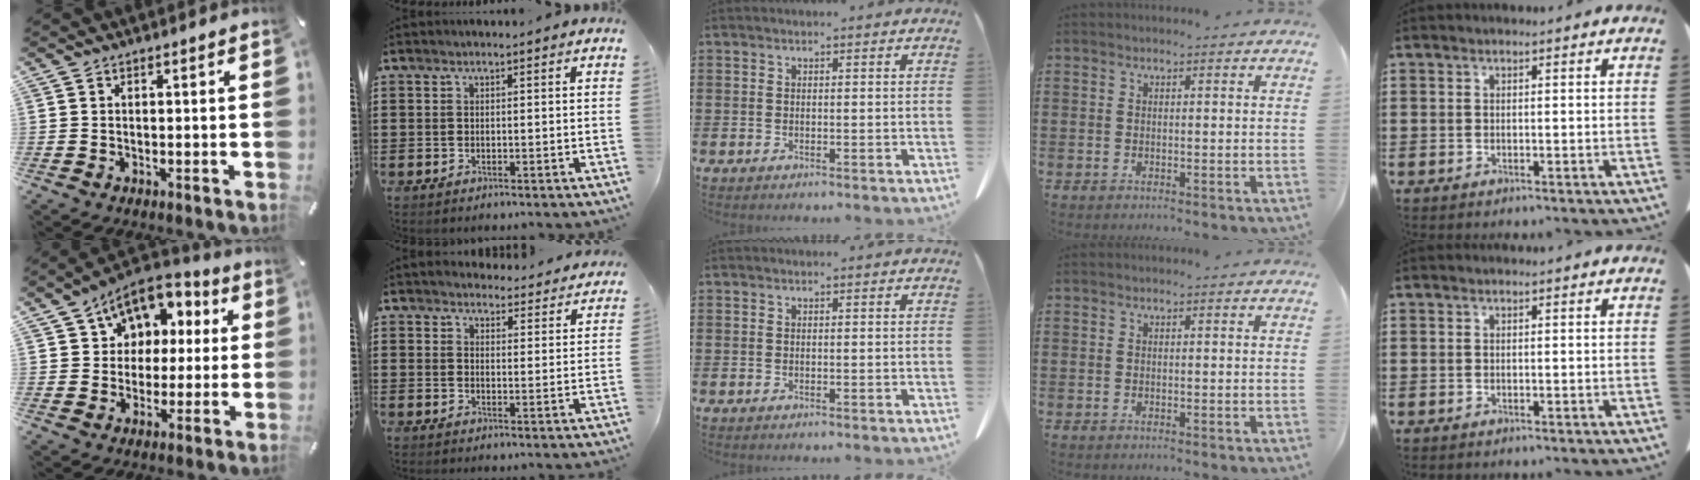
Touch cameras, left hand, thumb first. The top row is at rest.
{"thumb": {"total": 10.9, "force": [5.2, 8.8, 3.6], "torque": [-0.059, -0.033, 0.099]}, "index": {"total": 3.9, "force": [3.8, 0.5, 0.0], "torque": [-0.006, -0.021, 0.068]}}